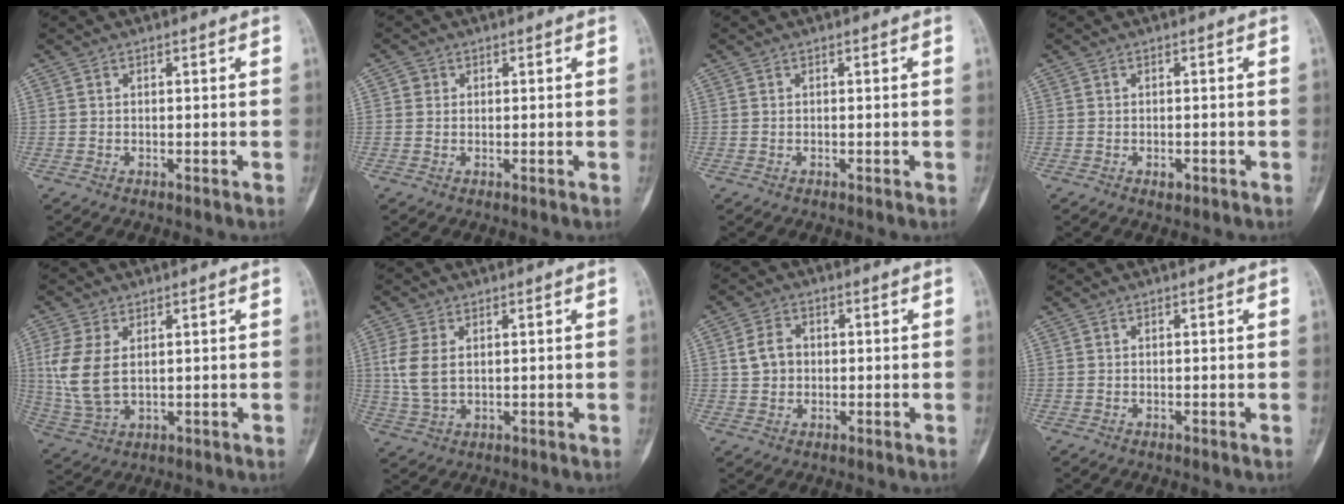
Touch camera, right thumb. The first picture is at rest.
{"total": 1.3, "force": [0.3, 1.2, 0.2], "torque": [0.004, 0.002, 0.003]}
{"total": 0.0}
{"total": 1.4, "force": [-0.6, 0.8, 1.0], "torque": [-0.011, 0.001, -0.008]}
{"total": 9.3, "force": [1.7, 5.4, 7.4], "torque": [-0.173, -0.007, 0.047]}
{"total": 6.3, "force": [1.3, 3.7, 4.9], "torque": [-0.116, -0.003, 0.032]}
{"total": 4.8, "force": [0.5, 3.9, 2.7], "torque": [-0.039, 0.008, 0.008]}
{"total": 0.0}